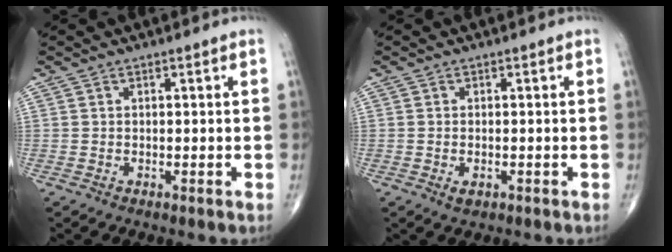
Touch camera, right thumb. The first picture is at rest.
{"total": 1.8, "force": [-0.7, 1.0, 1.4], "torque": [-0.025, 0.000, -0.008]}